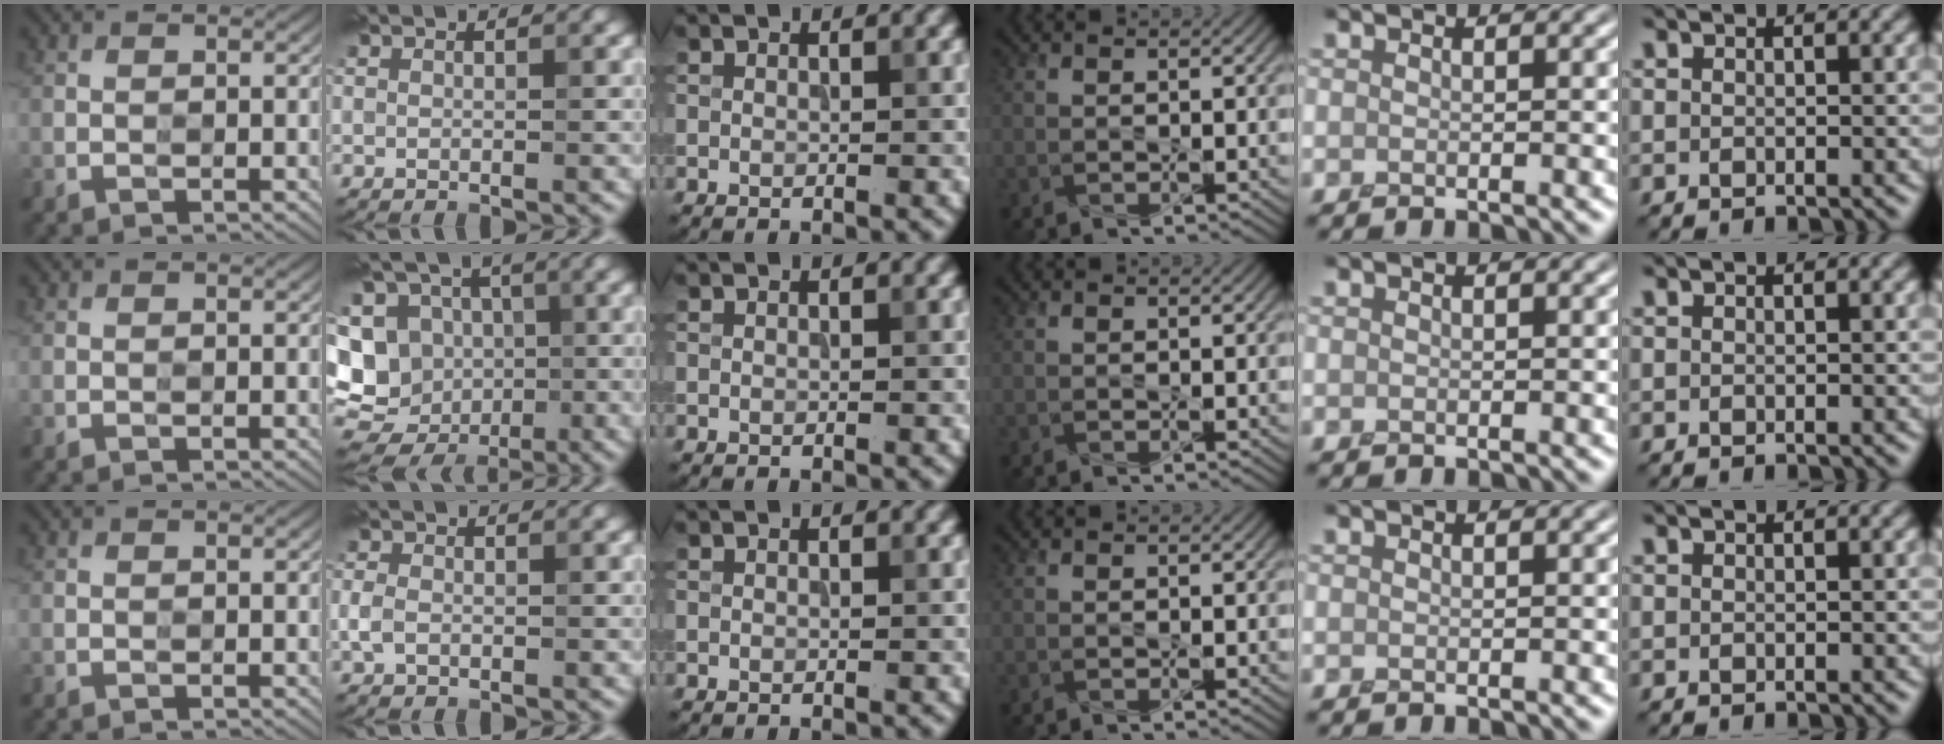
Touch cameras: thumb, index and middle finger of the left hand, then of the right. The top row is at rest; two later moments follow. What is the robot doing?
{"motion": "press", "object": "toy piano key"}